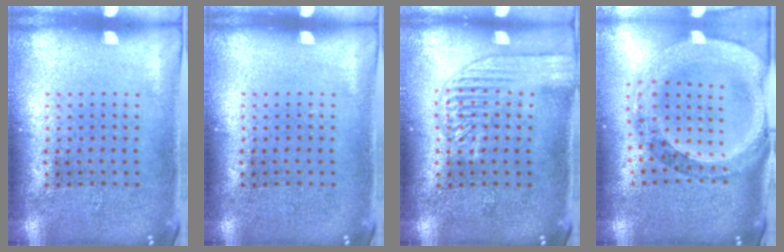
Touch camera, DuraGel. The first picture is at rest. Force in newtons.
{"total": 0.0}
{"total": 3.0, "press": 3.0, "slide": 0.3}
{"total": 1.8, "press": 1.7, "slide": 0.5}